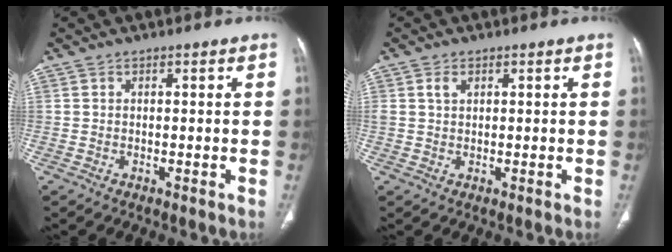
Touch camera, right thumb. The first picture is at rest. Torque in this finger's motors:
{"motor_torque": [0.69, 0.60, 0.54, 0.39, -0.01]}